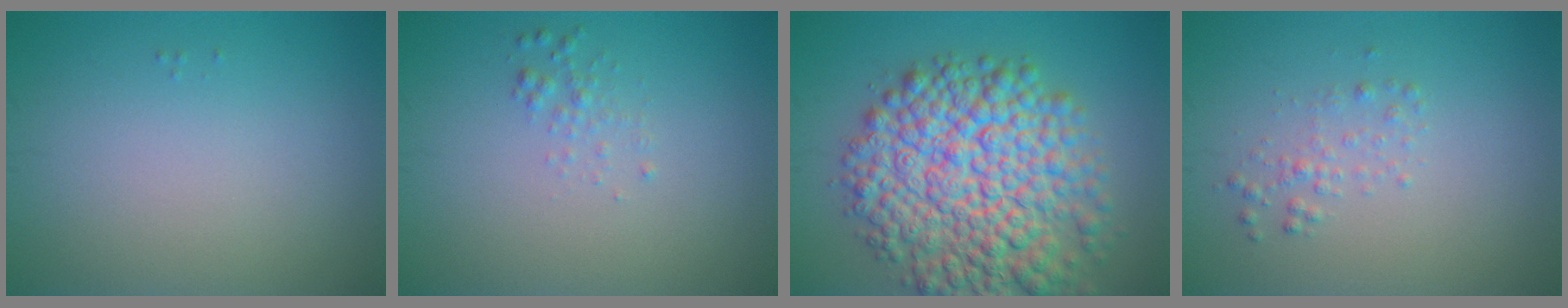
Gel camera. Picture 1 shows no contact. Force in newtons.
{"total": 1.0, "press": 1.0, "slide": 0.0}
{"total": 12.0, "press": 12.0, "slide": 0.3}
{"total": 1.3, "press": 1.3, "slide": 0.0}